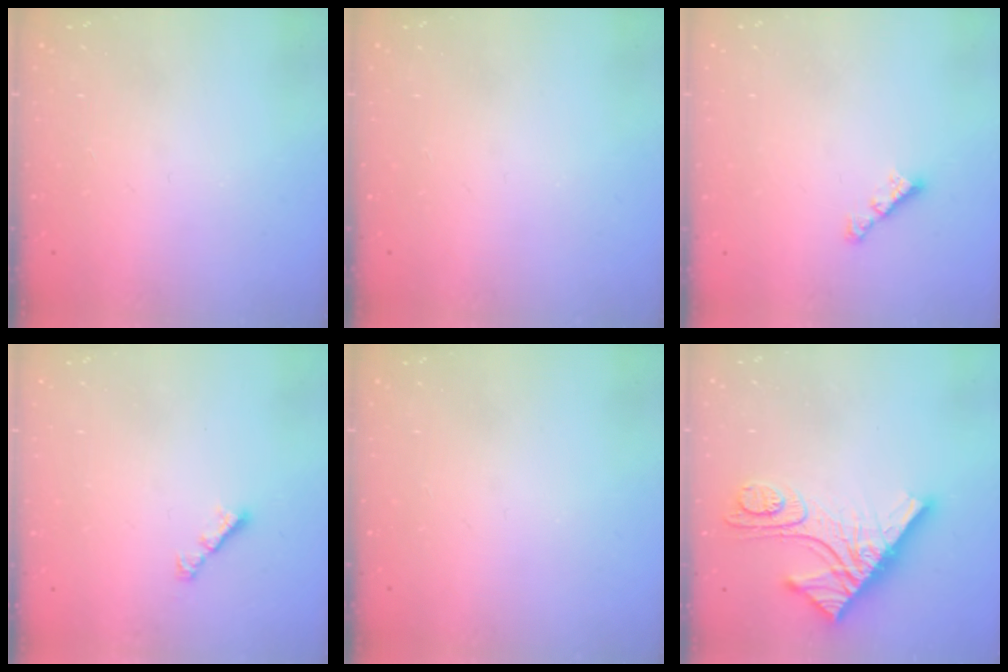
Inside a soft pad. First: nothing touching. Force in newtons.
{"total": 0.0}
{"total": 3.5, "press": 3.5, "slide": 0.6}
{"total": 2.8, "press": 2.8, "slide": 0.7}
{"total": 0.0}
{"total": 13.4, "press": 13.4, "slide": 1.1}